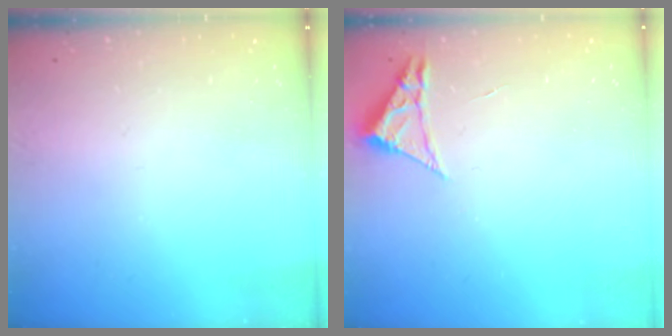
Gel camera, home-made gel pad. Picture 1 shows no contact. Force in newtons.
{"total": 2.3, "press": 2.3, "slide": 0.4}